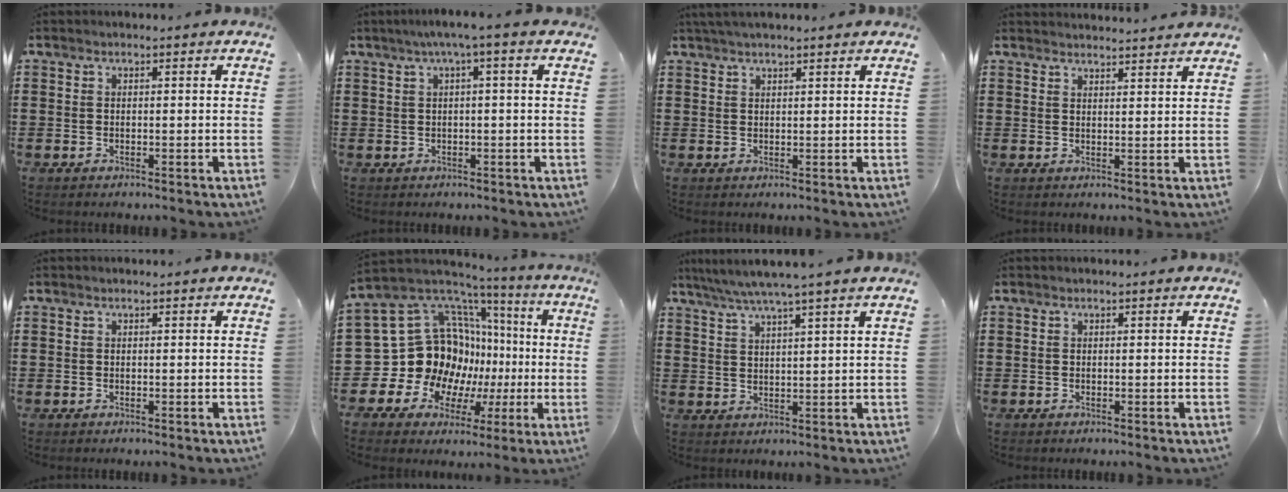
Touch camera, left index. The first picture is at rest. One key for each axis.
{"total": 2.4, "fx": 0.4, "fy": -0.4, "fz": 2.3, "tx": -0.040, "ty": -0.002, "tz": 0.005}
{"total": 1.9, "fx": 1.7, "fy": 0.0, "fz": 0.8, "tx": -0.019, "ty": 0.002, "tz": 0.033}
{"total": 2.4, "fx": 2.4, "fy": -0.3, "fz": 0.0, "tx": -0.006, "ty": -0.009, "tz": 0.047}
{"total": 0.0}
{"total": 16.7, "fx": -0.5, "fy": 15.1, "fz": 7.2, "tx": -0.178, "ty": -0.038, "tz": 0.023}
{"total": 4.5, "fx": 3.6, "fy": -0.6, "fz": 2.6, "tx": -0.060, "ty": -0.013, "tz": 0.061}
{"total": 0.0}